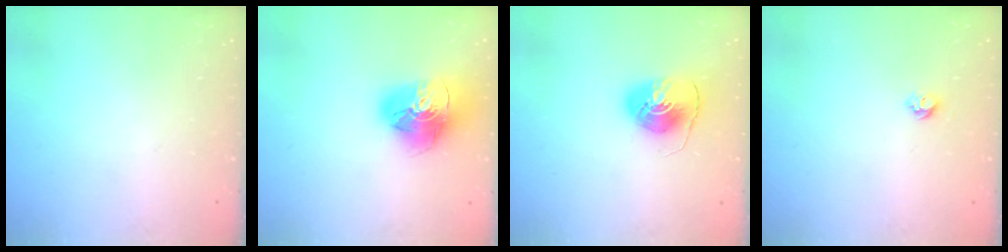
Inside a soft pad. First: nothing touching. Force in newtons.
{"total": 18.3, "press": 18.2, "slide": 2.0}
{"total": 7.5, "press": 7.5, "slide": 0.7}
{"total": 5.3, "press": 5.3, "slide": 0.8}